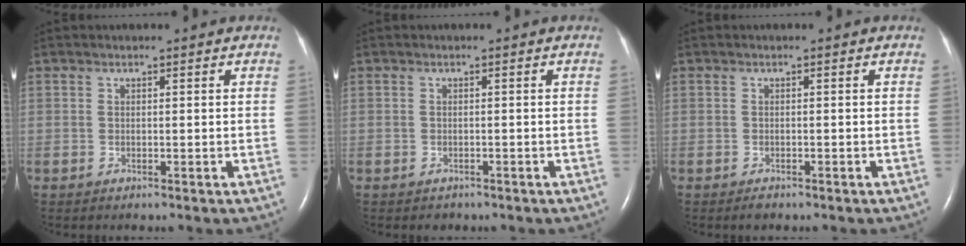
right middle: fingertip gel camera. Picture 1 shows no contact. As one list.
[{"total": 1.0, "force": [-0.7, 0.7, -0.1], "torque": [-0.005, 0.002, -0.008]}, {"total": 0.9, "force": [-0.7, 0.3, 0.3], "torque": [-0.009, -0.001, -0.009]}]